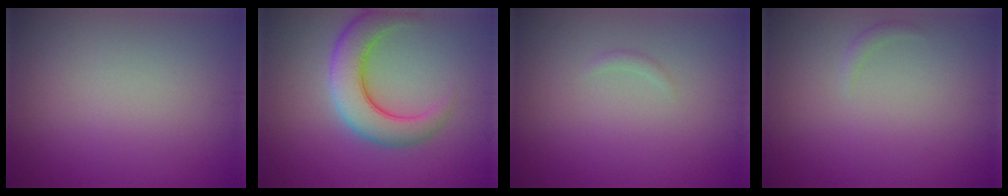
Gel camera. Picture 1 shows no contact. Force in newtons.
{"total": 5.9, "press": 5.9, "slide": 0.3}
{"total": 0.5, "press": 0.5, "slide": 0.0}
{"total": 0.6, "press": 0.6, "slide": 0.1}